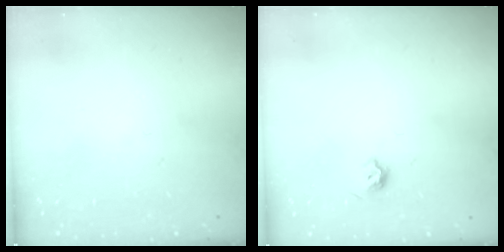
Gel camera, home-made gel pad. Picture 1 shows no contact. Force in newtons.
{"total": 4.0, "press": 3.9, "slide": 0.7}